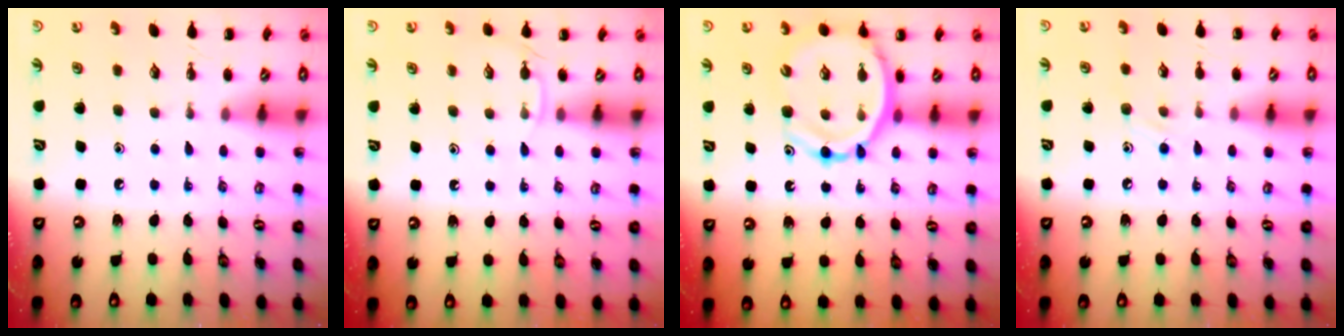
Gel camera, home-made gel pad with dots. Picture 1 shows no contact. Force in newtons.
{"total": 5.4, "press": 5.2, "slide": 1.4}
{"total": 13.6, "press": 13.2, "slide": 3.5}
{"total": 8.3, "press": 8.1, "slide": 1.8}